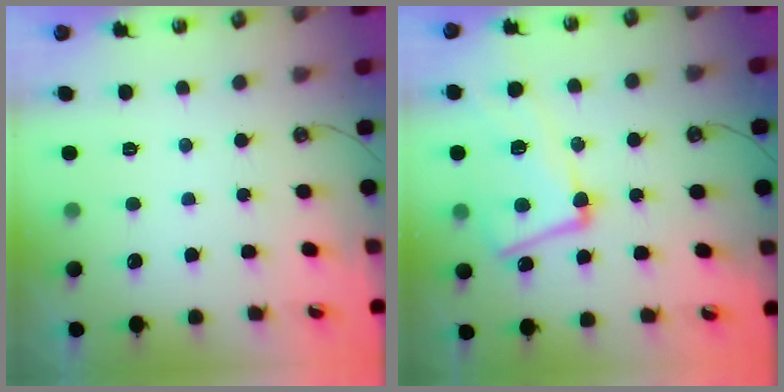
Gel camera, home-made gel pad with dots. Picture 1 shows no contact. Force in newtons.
{"total": 9.0, "press": 8.8, "slide": 1.7}